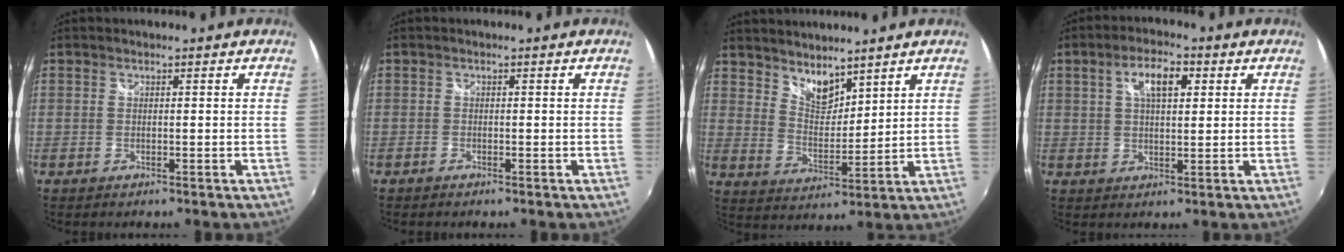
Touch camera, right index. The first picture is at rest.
{"total": 0.6, "force": [-0.6, 0.2, 0.1], "torque": [-0.004, 0.000, -0.012]}
{"total": 6.8, "force": [5.7, 2.6, 2.6], "torque": [-0.032, -0.001, 0.105]}
{"total": 6.7, "force": [2.4, 3.0, 5.5], "torque": [-0.097, 0.015, 0.041]}